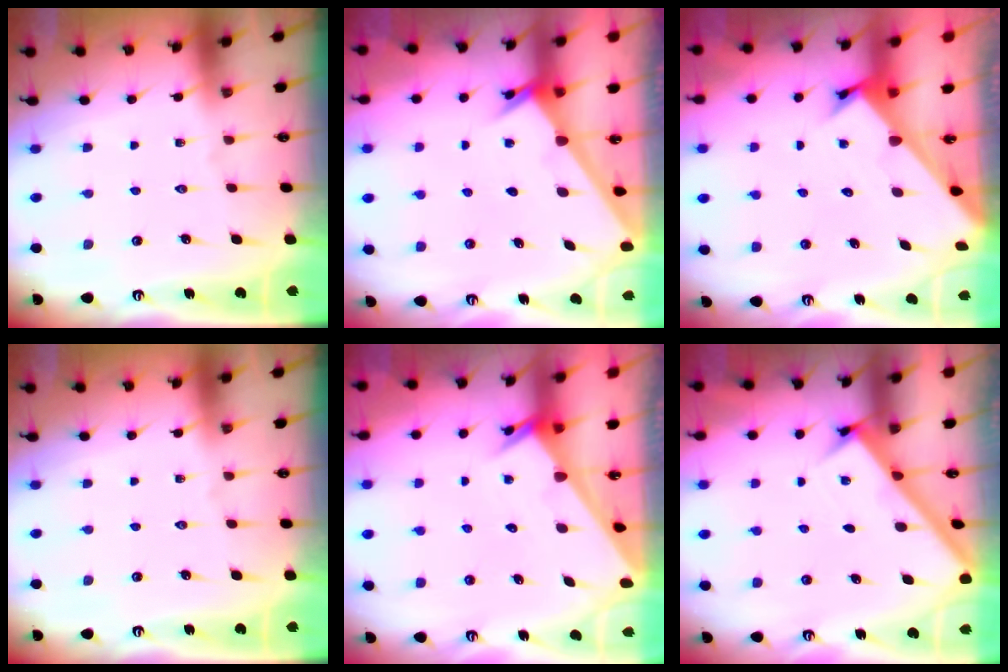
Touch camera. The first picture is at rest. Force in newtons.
{"total": 2.5, "press": 2.5, "slide": 0.2}
{"total": 3.7, "press": 3.7, "slide": 0.2}
{"total": 0.0}
{"total": 1.9, "press": 1.9, "slide": 0.2}
{"total": 2.4, "press": 2.4, "slide": 0.3}